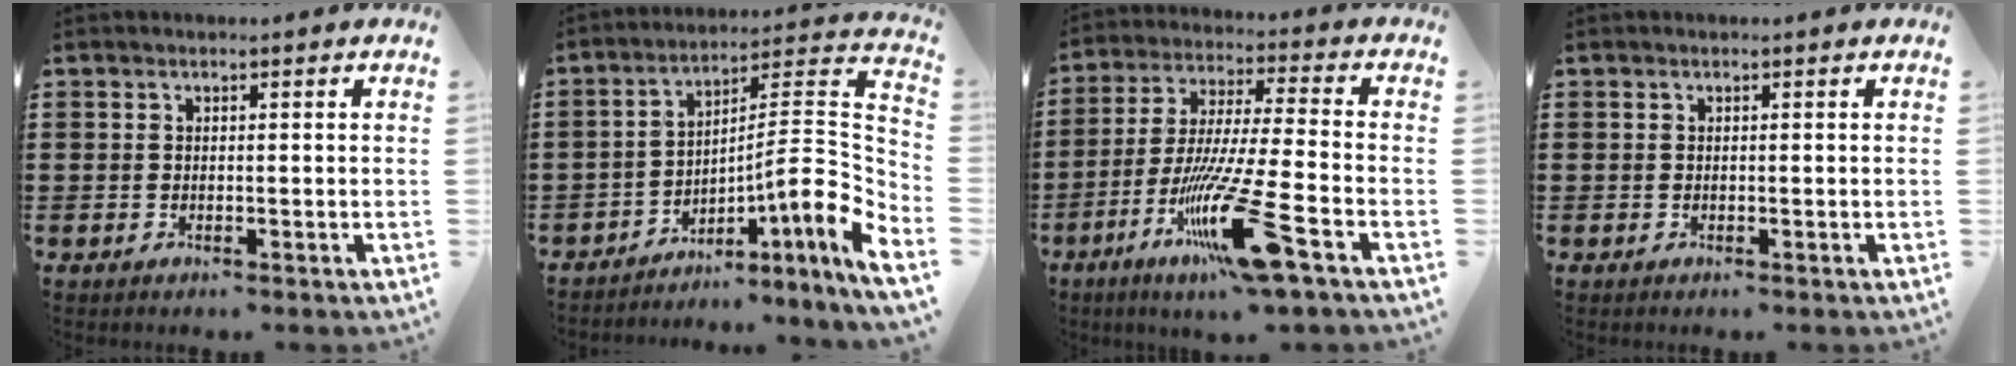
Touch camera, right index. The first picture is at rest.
{"total": 9.5, "force": [-3.4, 0.5, 8.9], "torque": [-0.133, -0.040, -0.078]}
{"total": 15.9, "force": [-8.0, 1.2, 13.8], "torque": [-0.288, -0.013, -0.148]}
{"total": 0.0}